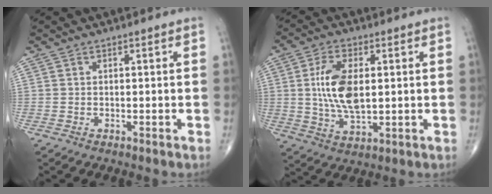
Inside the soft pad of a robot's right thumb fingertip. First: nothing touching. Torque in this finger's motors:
{"motor_torque": [1.58, 1.95, 1.50, -0.01, 0.14]}